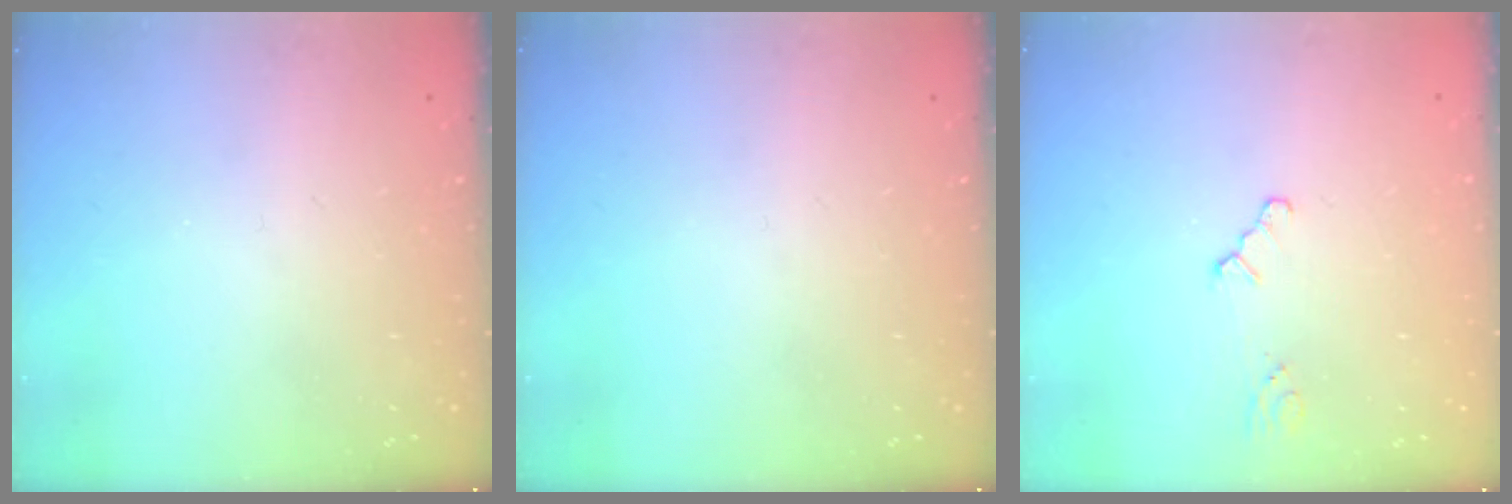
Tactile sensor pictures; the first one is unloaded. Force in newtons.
{"total": 0.0}
{"total": 0.9, "press": 0.8, "slide": 0.2}